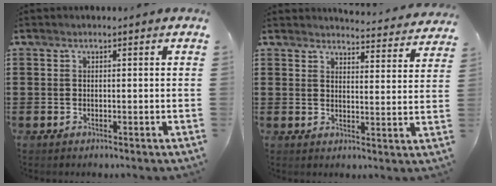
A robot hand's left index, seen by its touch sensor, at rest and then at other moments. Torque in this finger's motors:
{"motor_torque": [1.66, -0.47, 0.12, -0.01]}